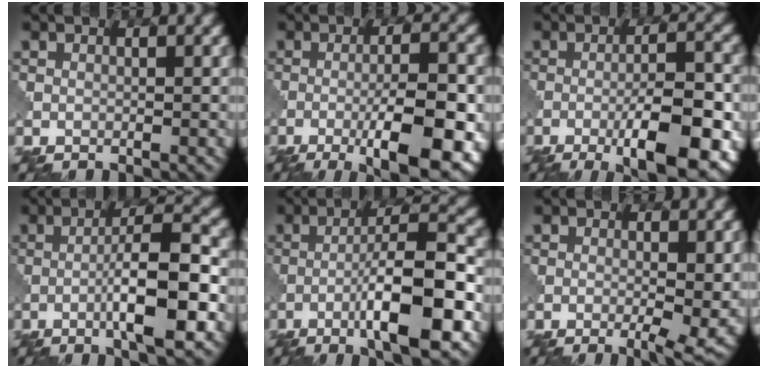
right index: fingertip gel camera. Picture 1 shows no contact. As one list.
[{"total": 9.9, "force": [-3.7, 2.4, 8.9], "torque": [-0.131, 0.001, -0.052]}, {"total": 9.4, "force": [-3.9, 2.4, 8.3], "torque": [-0.125, 0.001, -0.055]}, {"total": 7.7, "force": [-2.1, 1.2, 7.3], "torque": [-0.112, 0.014, -0.042]}, {"total": 9.4, "force": [-3.5, 1.7, 8.5], "torque": [-0.131, 0.015, -0.067]}, {"total": 4.3, "force": [-0.8, 0.9, 4.2], "torque": [-0.062, -0.012, -0.011]}]